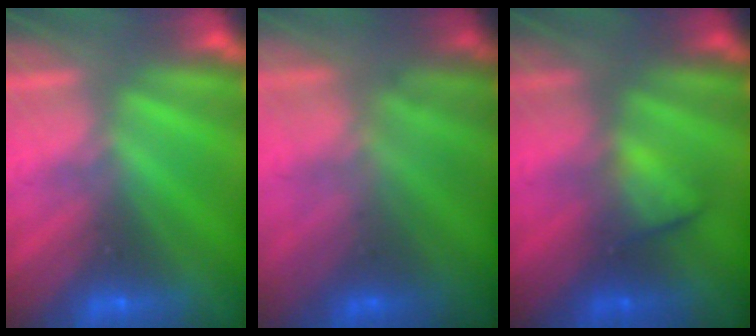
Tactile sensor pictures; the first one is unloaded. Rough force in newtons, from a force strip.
{"total": 4.4}
{"total": 2.0}